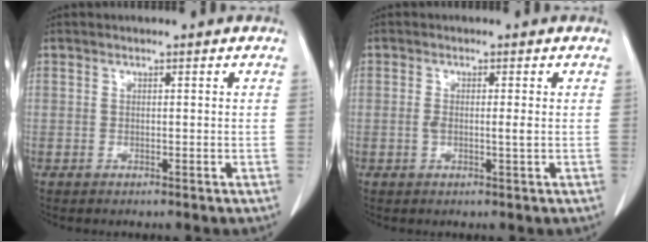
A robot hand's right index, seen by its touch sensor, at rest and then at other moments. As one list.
[{"total": 2.2, "force": [-0.1, 0.2, 2.2], "torque": [-0.043, -0.002, -0.003]}]